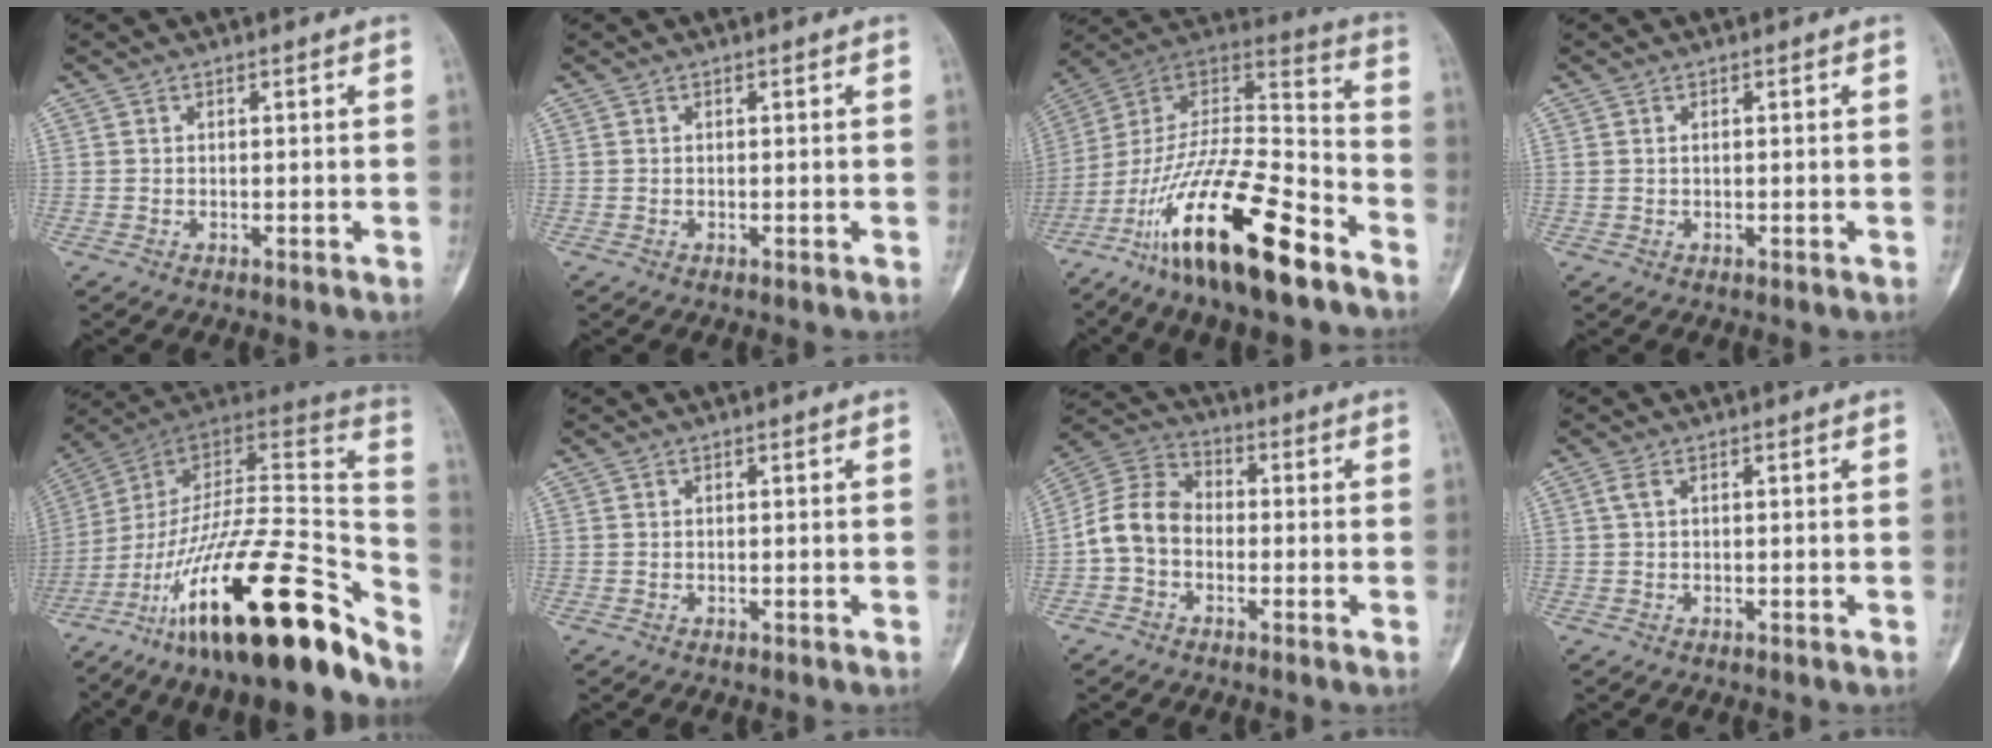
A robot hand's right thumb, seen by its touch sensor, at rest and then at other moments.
{"total": 0.0}
{"total": 25.9, "force": [-15.6, 7.2, 19.4], "torque": [-0.366, 0.069, -0.269]}
{"total": 0.7, "force": [0.2, 0.4, 0.6], "torque": [-0.019, 0.009, 0.008]}
{"total": 32.6, "force": [-20.9, 8.8, 23.4], "torque": [-0.313, 0.080, -0.338]}
{"total": 0.0}
{"total": 9.4, "force": [-1.8, 7.1, 5.8], "torque": [-0.103, 0.033, -0.050]}
{"total": 1.1, "force": [0.2, 0.4, 1.0], "torque": [-0.029, 0.003, 0.004]}